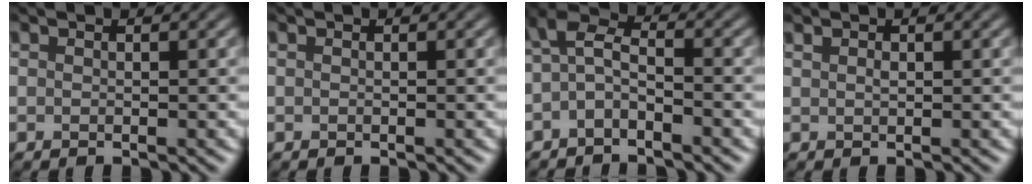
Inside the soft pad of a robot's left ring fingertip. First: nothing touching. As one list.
[{"total": 0.0}, {"total": 2.8, "force": [-1.1, 1.2, 2.3], "torque": [-0.047, 0.013, -0.033]}, {"total": 0.6, "force": [0.3, 0.3, 0.4], "torque": [-0.009, 0.003, 0.009]}]